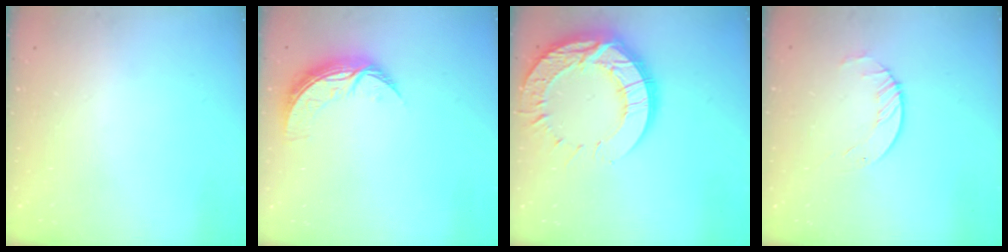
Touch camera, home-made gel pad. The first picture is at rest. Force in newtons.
{"total": 8.4, "press": 8.4, "slide": 0.4}
{"total": 20.2, "press": 20.1, "slide": 1.8}
{"total": 3.4, "press": 3.4, "slide": 0.4}